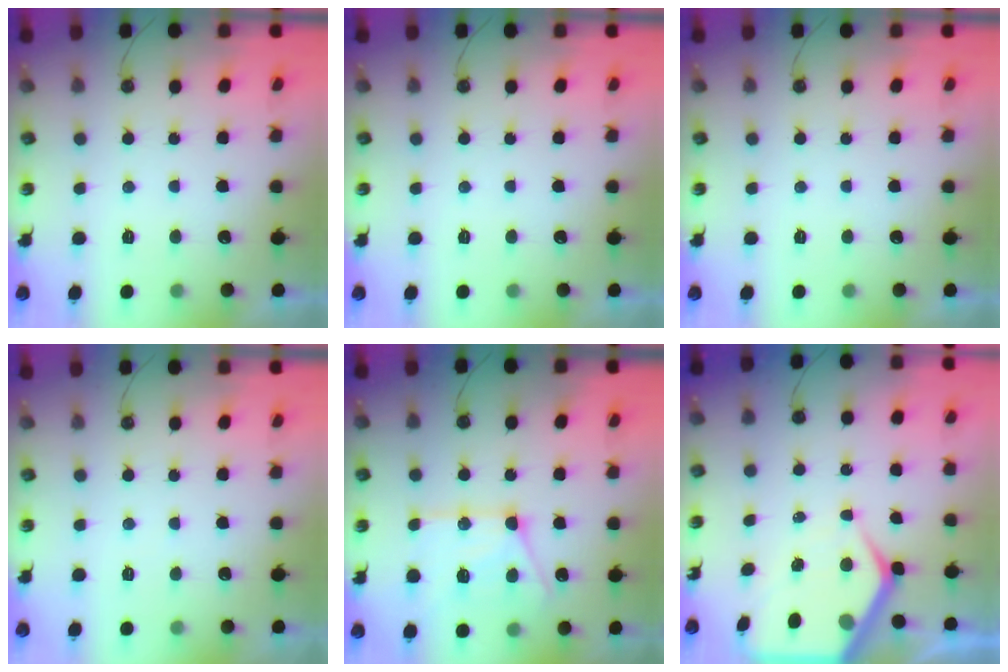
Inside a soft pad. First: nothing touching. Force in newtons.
{"total": 0.0}
{"total": 0.0}
{"total": 1.4, "press": 1.3, "slide": 0.3}
{"total": 16.4, "press": 16.3, "slide": 1.6}
{"total": 9.6, "press": 9.5, "slide": 0.9}